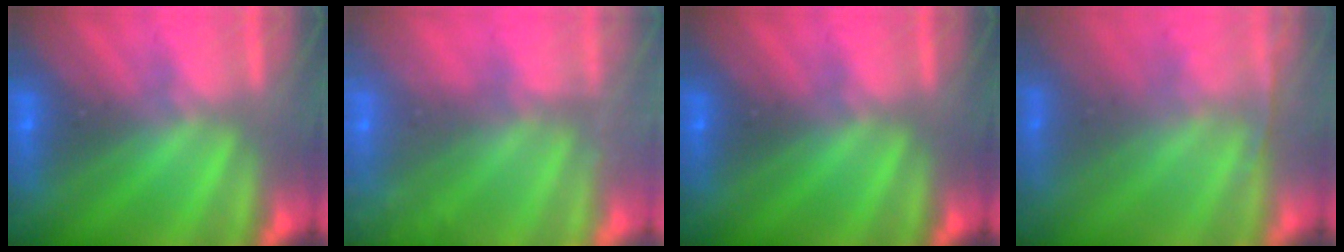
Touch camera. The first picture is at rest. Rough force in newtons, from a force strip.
{"total": 5.7}
{"total": 0.0}
{"total": 1.2}